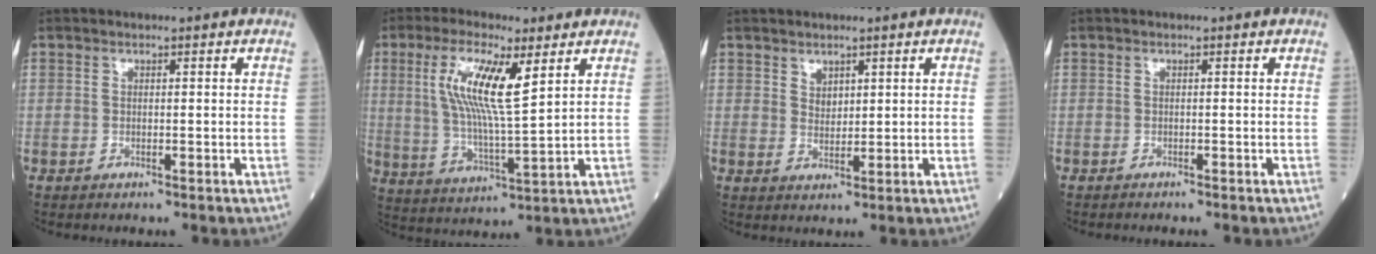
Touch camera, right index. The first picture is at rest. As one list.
[{"total": 11.2, "force": [4.3, 1.4, 10.3], "torque": [-0.212, 0.003, 0.083]}, {"total": 2.0, "force": [1.4, 1.2, 0.9], "torque": [-0.016, -0.003, 0.032]}, {"total": 0.8, "force": [-0.8, -0.1, 0.4], "torque": [-0.002, 0.001, -0.009]}]